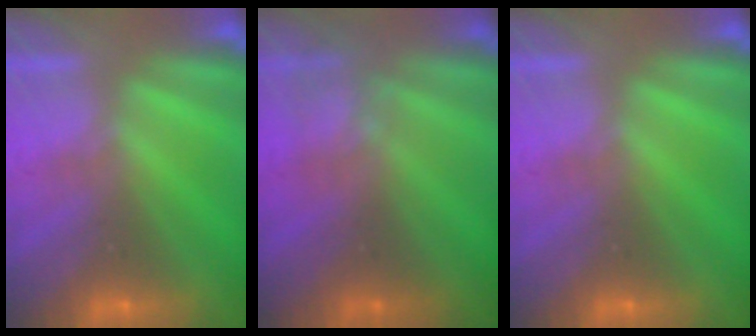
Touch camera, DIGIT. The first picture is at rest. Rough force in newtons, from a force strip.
{"total": 2.5}
{"total": 0.0}